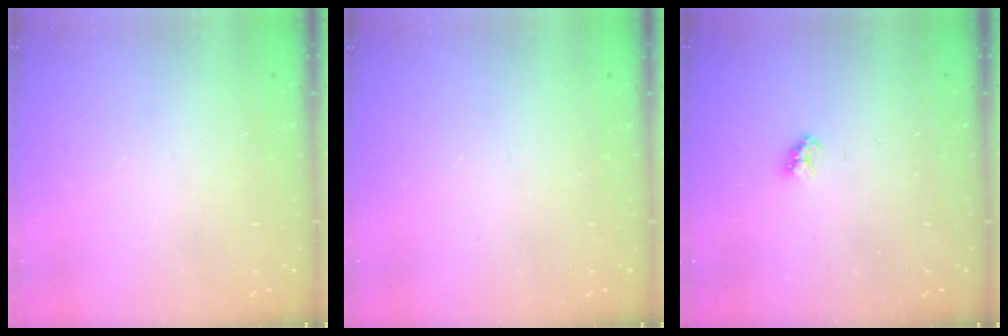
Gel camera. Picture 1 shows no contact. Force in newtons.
{"total": 0.0}
{"total": 3.2, "press": 3.2, "slide": 0.3}